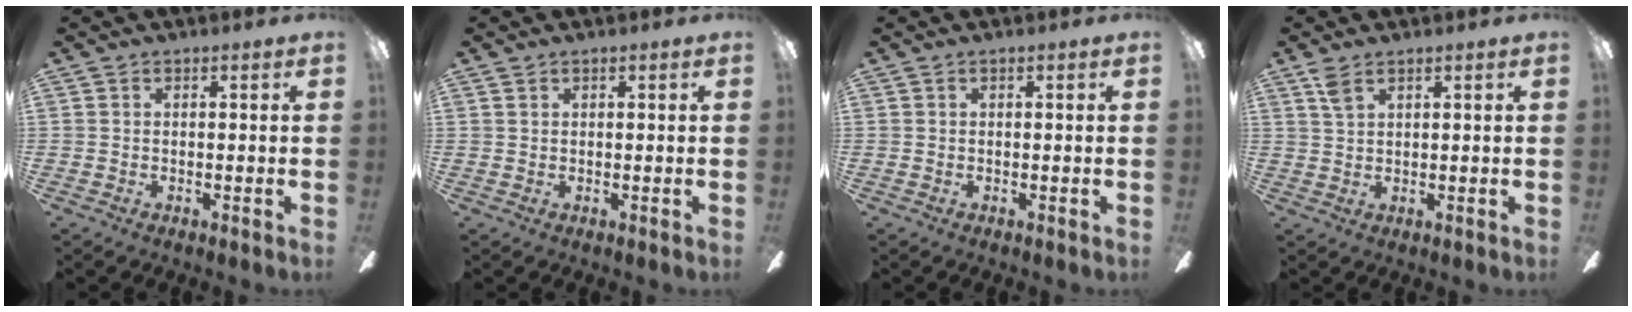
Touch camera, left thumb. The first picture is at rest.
{"total": 0.6, "force": [0.4, 0.5, 0.1], "torque": [-0.003, 0.004, 0.006]}
{"total": 0.0}
{"total": 3.2, "force": [2.2, 1.2, 1.9], "torque": [-0.045, 0.001, 0.040]}